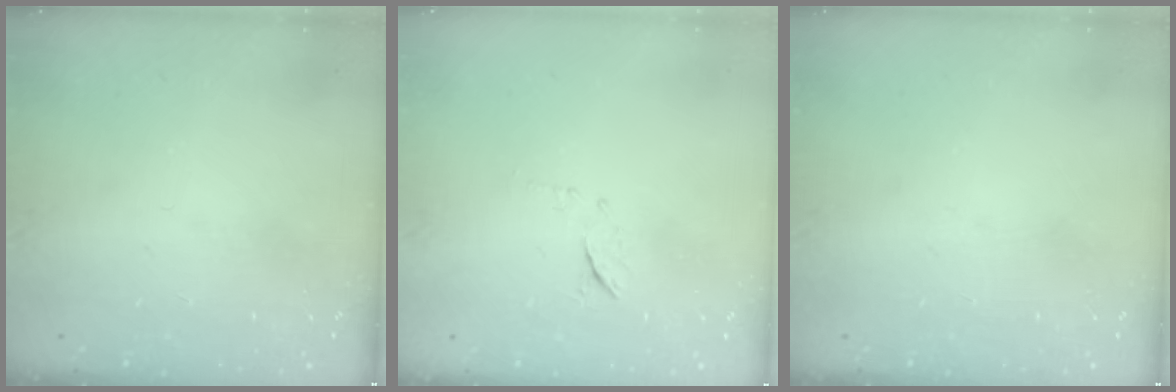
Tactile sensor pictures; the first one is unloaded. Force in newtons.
{"total": 6.3, "press": 6.3, "slide": 0.7}
{"total": 0.0}